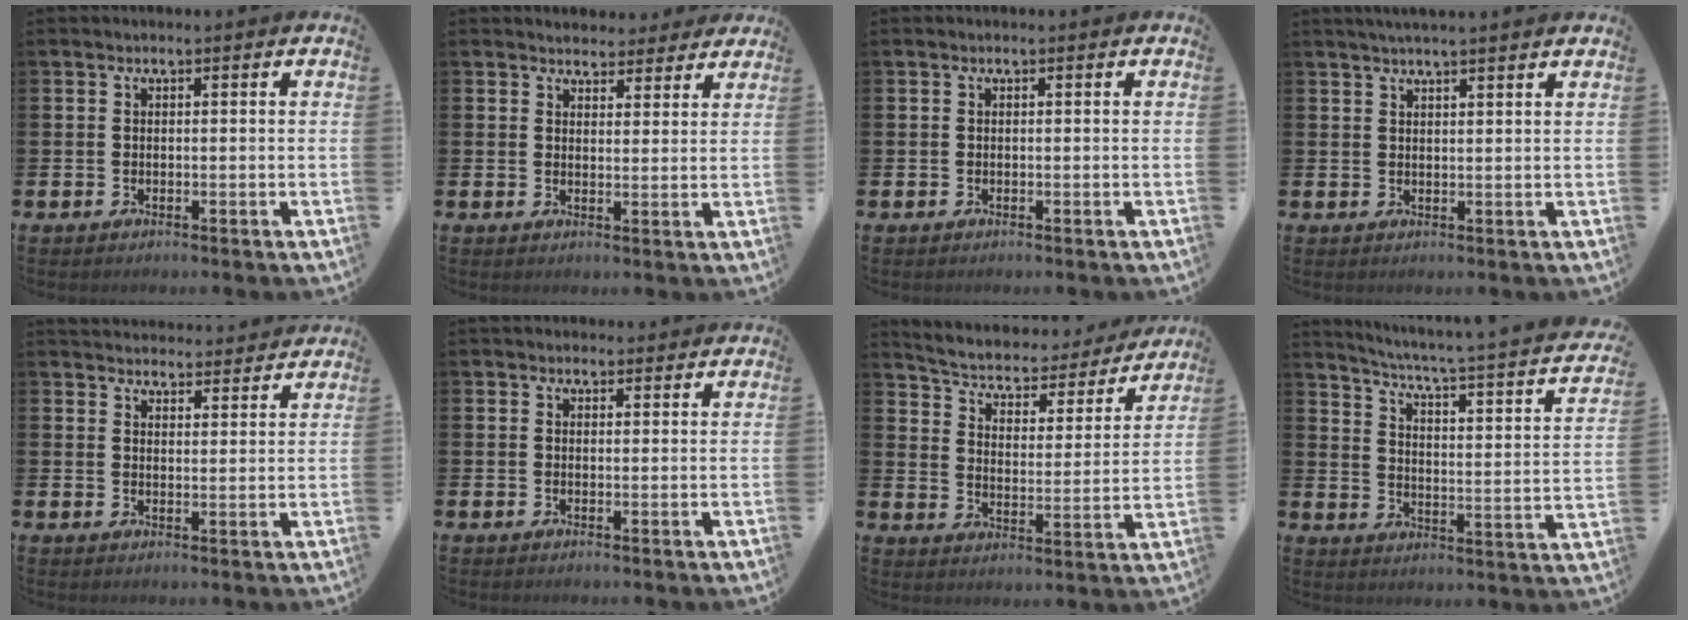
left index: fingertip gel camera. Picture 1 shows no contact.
{"total": 3.7, "force": [3.5, 1.2, -0.2], "torque": [0.002, -0.019, 0.062]}
{"total": 0.0}
{"total": 2.3, "force": [2.1, -0.2, 0.7], "torque": [-0.015, -0.005, 0.039]}
{"total": 3.9, "force": [3.9, 0.7, -0.1], "torque": [0.002, -0.026, 0.069]}
{"total": 1.8, "force": [1.6, 0.7, 0.0], "torque": [0.015, -0.005, 0.027]}
{"total": 4.9, "force": [4.4, 1.8, 1.3], "torque": [-0.057, -0.036, 0.067]}
{"total": 3.8, "force": [2.9, 0.0, 2.5], "torque": [-0.070, -0.037, 0.035]}